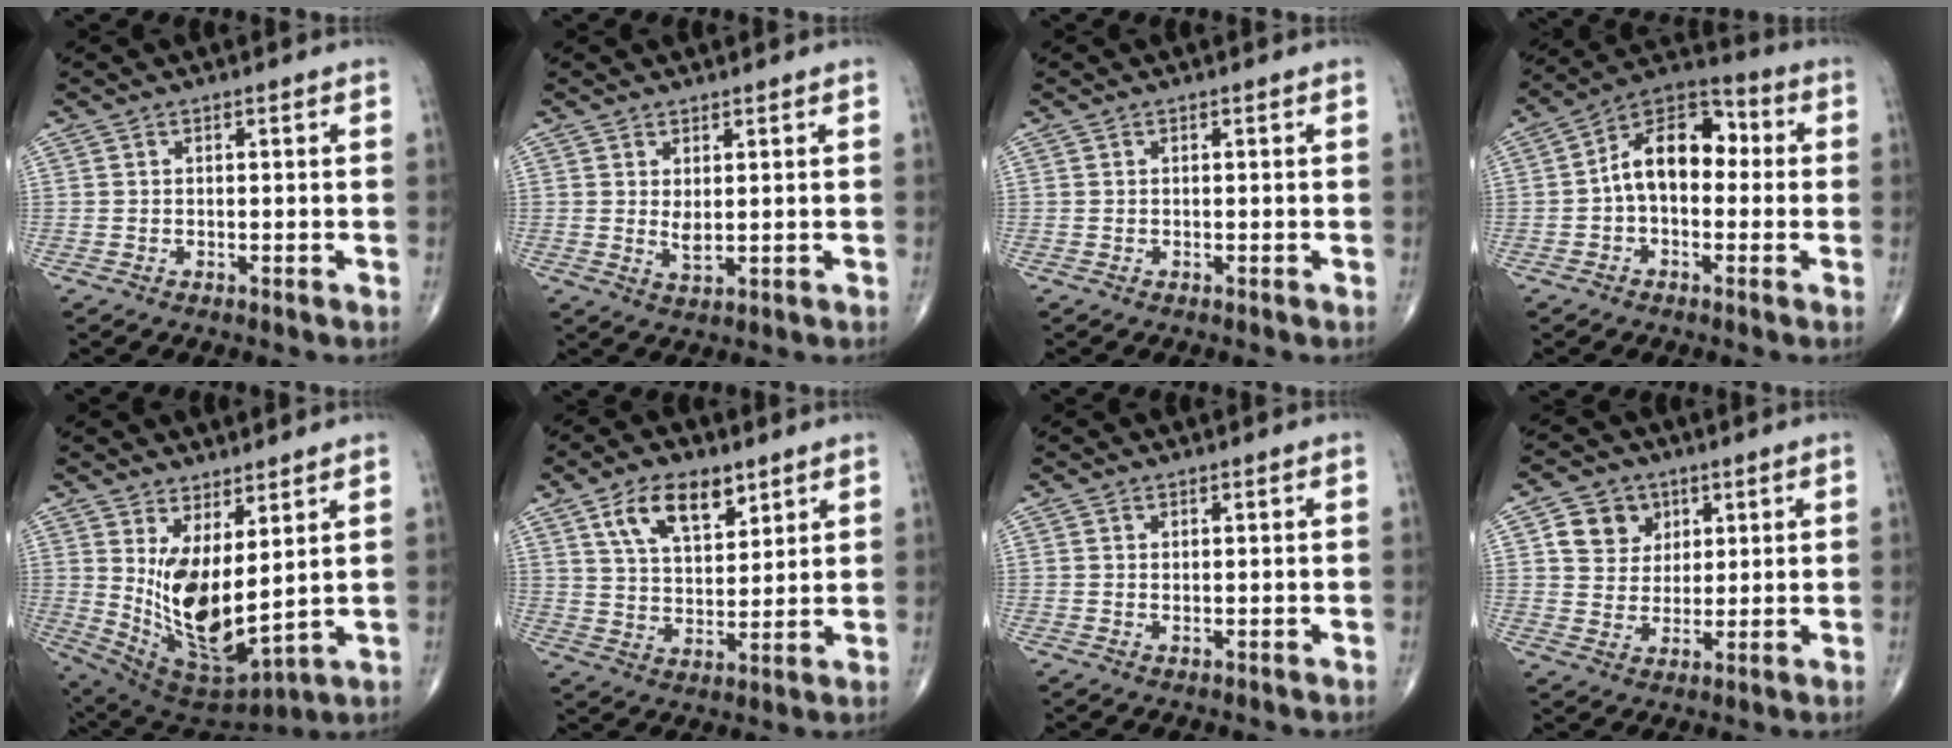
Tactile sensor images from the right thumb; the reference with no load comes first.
{"total": 2.6, "force": [0.6, 1.1, 2.2], "torque": [-0.039, -0.012, 0.016]}
{"total": 0.0}
{"total": 12.7, "force": [0.1, 8.1, 9.8], "torque": [-0.133, 0.042, -0.014]}
{"total": 14.4, "force": [3.6, 5.9, 12.6], "torque": [-0.227, -0.050, 0.092]}
{"total": 11.2, "force": [6.2, 5.8, 7.3], "torque": [-0.109, -0.029, 0.117]}
{"total": 0.6, "force": [0.3, 0.2, 0.5], "torque": [-0.009, -0.004, 0.006]}
{"total": 7.7, "force": [3.1, 6.6, 2.4], "torque": [-0.011, -0.010, 0.055]}